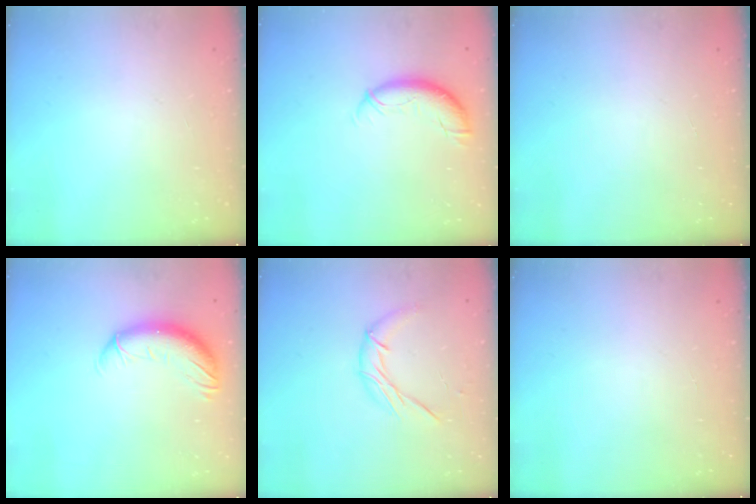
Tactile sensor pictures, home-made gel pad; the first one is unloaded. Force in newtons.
{"total": 9.8, "press": 9.5, "slide": 2.3}
{"total": 0.0}
{"total": 11.8, "press": 11.4, "slide": 2.7}
{"total": 8.3, "press": 8.3, "slide": 0.4}
{"total": 0.0}